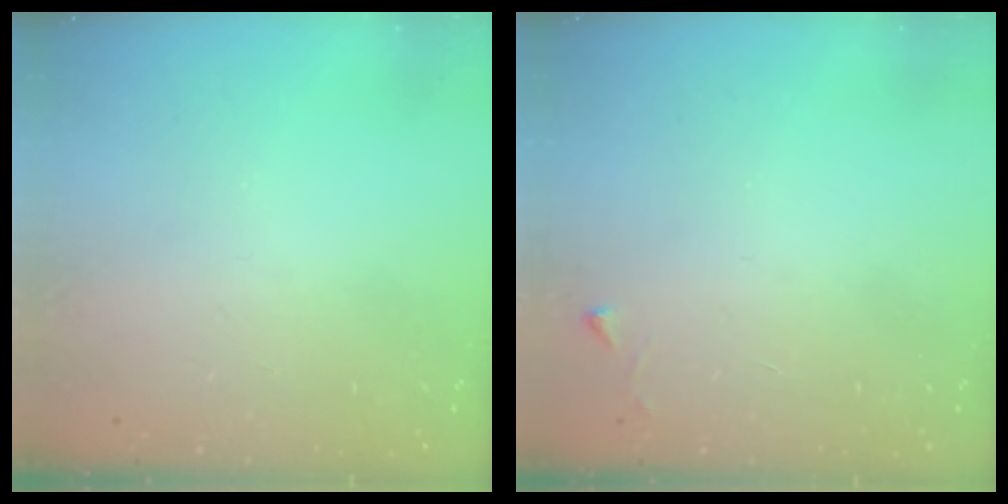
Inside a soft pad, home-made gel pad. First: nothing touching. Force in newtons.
{"total": 2.3, "press": 2.3, "slide": 0.4}